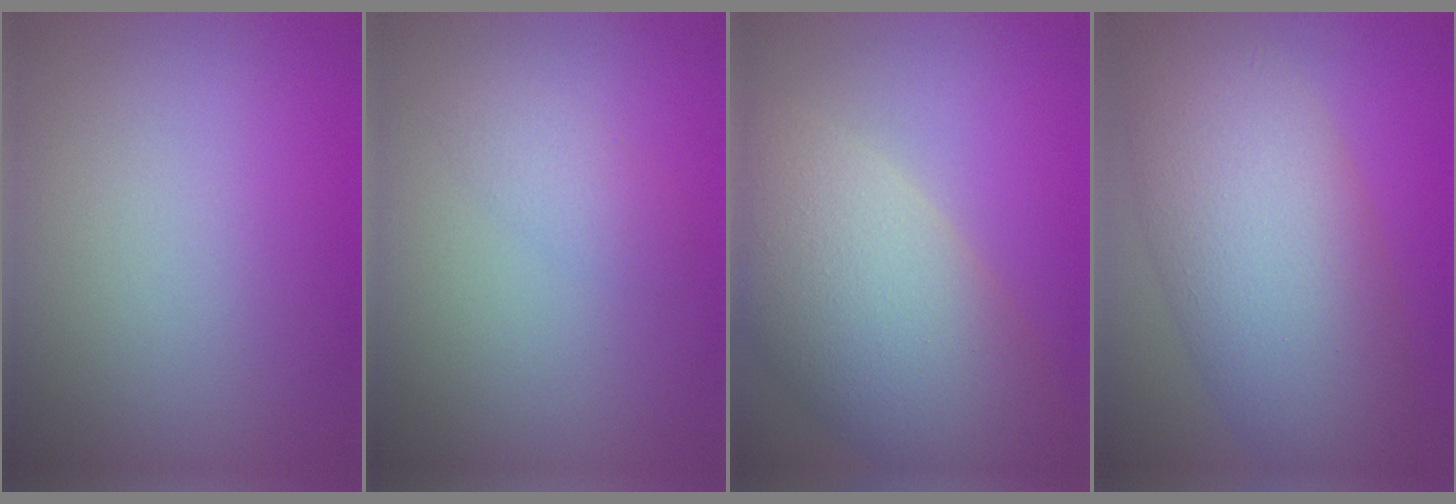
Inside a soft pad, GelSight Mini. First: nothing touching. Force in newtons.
{"total": 1.5, "press": 1.5, "slide": 0.1}
{"total": 10.8, "press": 10.8, "slide": 0.6}
{"total": 10.0, "press": 10.0, "slide": 0.1}